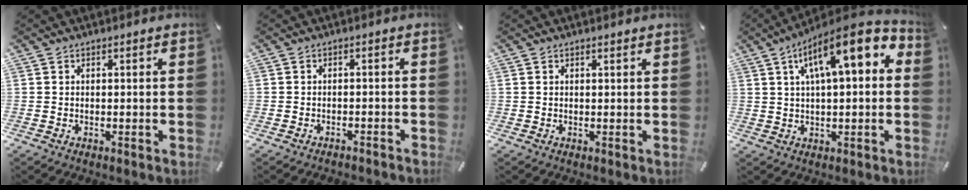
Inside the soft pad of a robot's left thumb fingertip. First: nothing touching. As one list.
[{"total": 1.7, "force": [-1.6, 0.4, 0.4], "torque": [-0.009, 0.005, -0.032]}, {"total": 0.0}, {"total": 15.1, "force": [5.7, 5.1, 13.0], "torque": [-0.198, -0.022, 0.091]}]